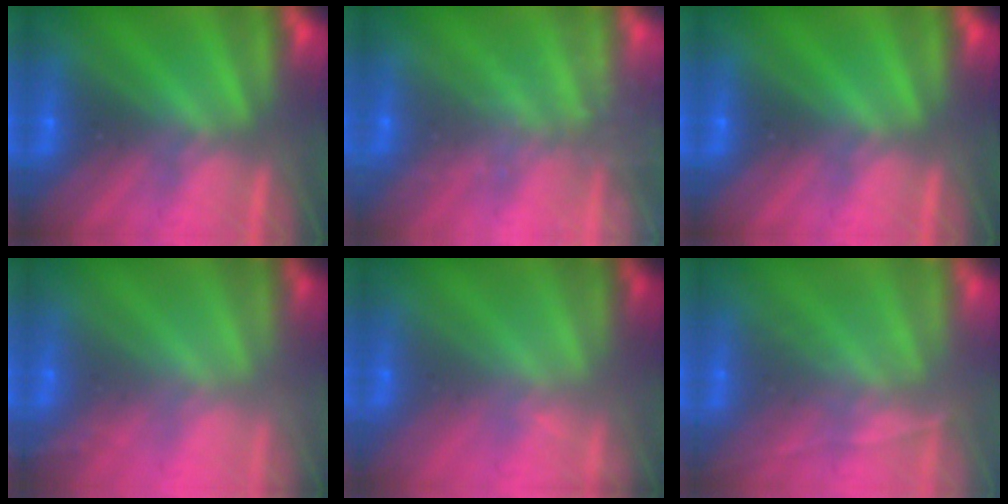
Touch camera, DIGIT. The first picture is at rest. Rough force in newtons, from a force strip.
{"total": 1.8}
{"total": 0.0}
{"total": 1.4}
{"total": 1.5}
{"total": 2.0}